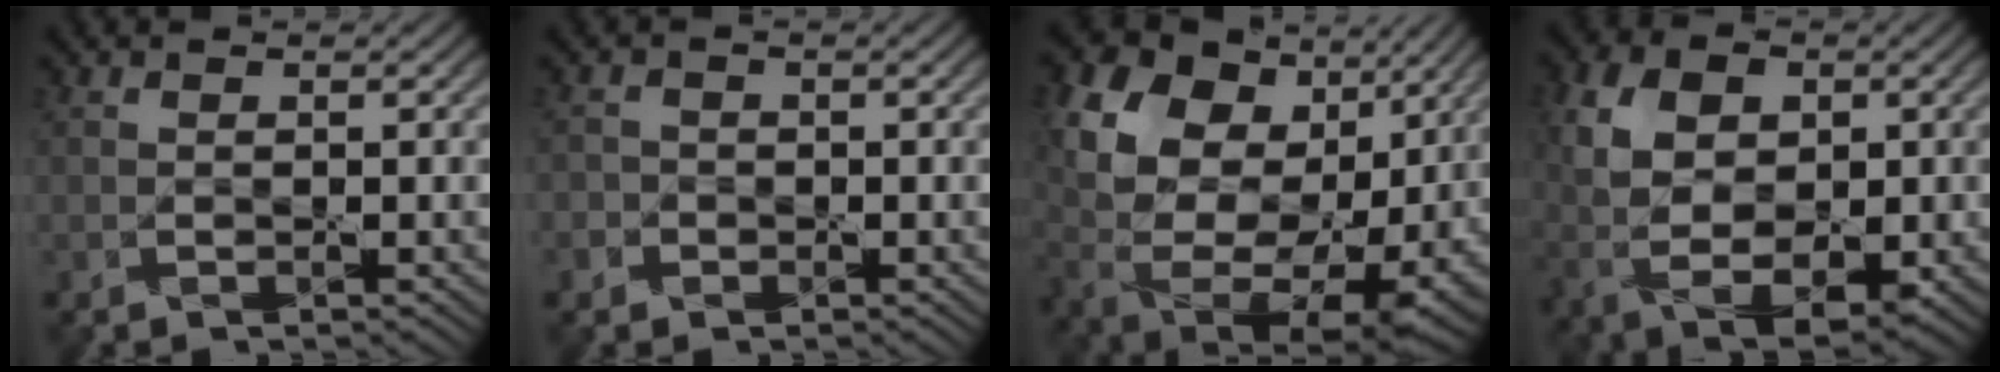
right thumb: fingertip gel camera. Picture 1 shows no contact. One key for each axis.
{"total": 1.7, "fx": -0.8, "fy": 1.5, "fz": 0.2, "tx": 0.008, "ty": 0.000, "tz": -0.017}
{"total": 18.3, "fx": 6.5, "fy": 12.6, "fz": 11.6, "tx": -0.252, "ty": 0.023, "tz": 0.134}
{"total": 10.6, "fx": 1.1, "fy": 7.3, "fz": 7.6, "tx": -0.176, "ty": -0.008, "tz": 0.020}